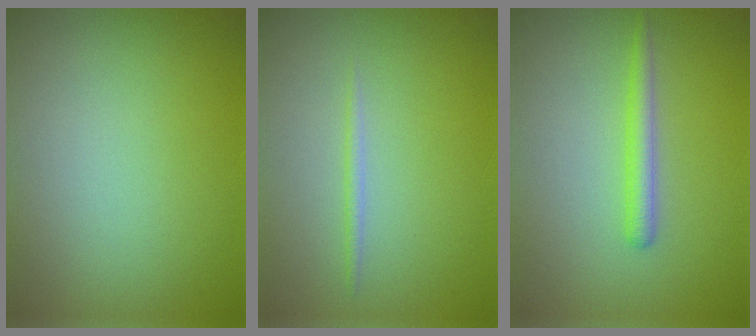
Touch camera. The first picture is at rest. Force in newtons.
{"total": 0.7, "press": 0.7, "slide": 0.1}
{"total": 1.7, "press": 1.7, "slide": 0.2}